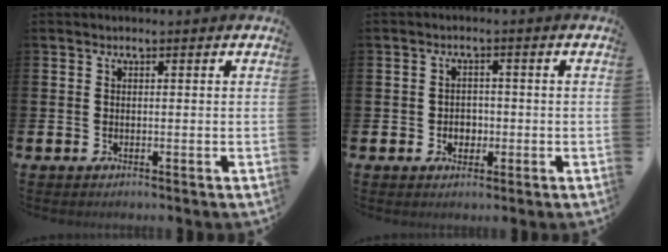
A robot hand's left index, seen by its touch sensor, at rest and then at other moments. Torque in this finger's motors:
{"motor_torque": [0.02, 0.39, -0.04, 0.02]}